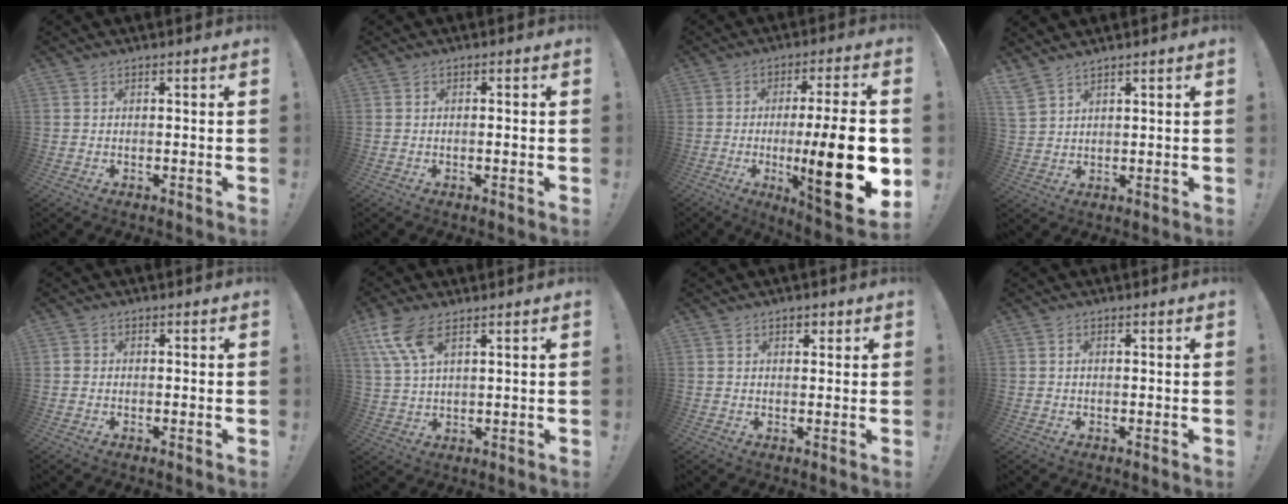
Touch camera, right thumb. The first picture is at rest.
{"total": 1.4, "force": [-0.5, -0.1, 1.3], "torque": [-0.020, -0.001, -0.010]}
{"total": 22.5, "force": [-4.1, 4.1, 21.8], "torque": [-0.340, 0.000, -0.057]}
{"total": 4.5, "force": [4.0, 1.2, 1.7], "torque": [-0.040, -0.020, 0.080]}
{"total": 1.2, "force": [-0.4, 0.9, 0.6], "torque": [-0.016, 0.007, -0.006]}
{"total": 9.3, "force": [5.4, 3.7, 6.6], "torque": [-0.133, -0.019, 0.105]}
{"total": 2.0, "force": [1.1, 1.3, 1.1], "torque": [-0.014, -0.001, 0.016]}
{"total": 0.8, "force": [0.1, 0.5, 0.6], "torque": [-0.020, 0.005, 0.003]}